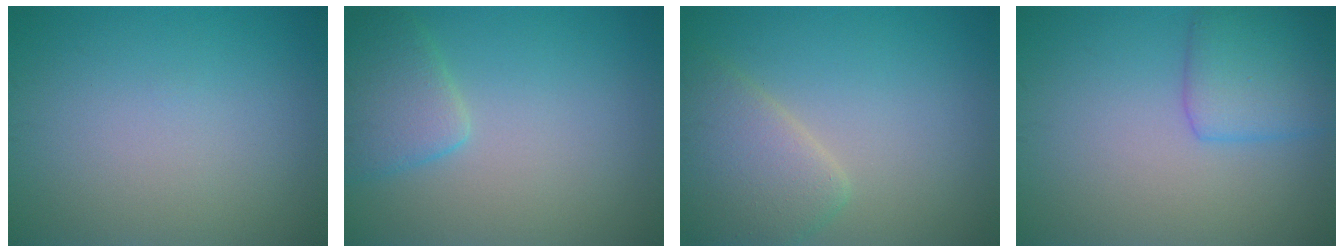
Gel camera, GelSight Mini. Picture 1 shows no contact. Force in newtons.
{"total": 3.3, "press": 3.2, "slide": 0.2}
{"total": 4.5, "press": 4.5, "slide": 0.2}
{"total": 3.8, "press": 3.8, "slide": 0.1}